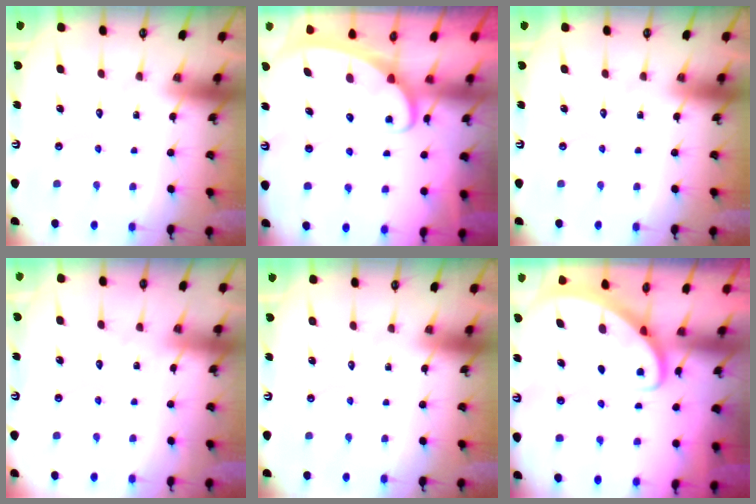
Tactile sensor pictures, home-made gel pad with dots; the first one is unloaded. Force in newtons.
{"total": 2.4, "press": 2.3, "slide": 0.4}
{"total": 0.0}
{"total": 1.8, "press": 1.8, "slide": 0.3}
{"total": 0.0}
{"total": 2.9, "press": 2.9, "slide": 0.2}